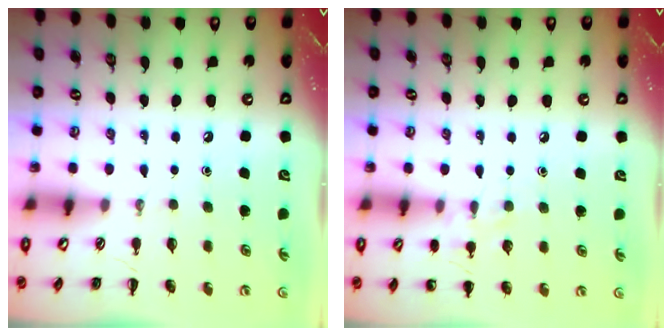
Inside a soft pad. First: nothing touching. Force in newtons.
{"total": 7.6, "press": 7.3, "slide": 2.1}